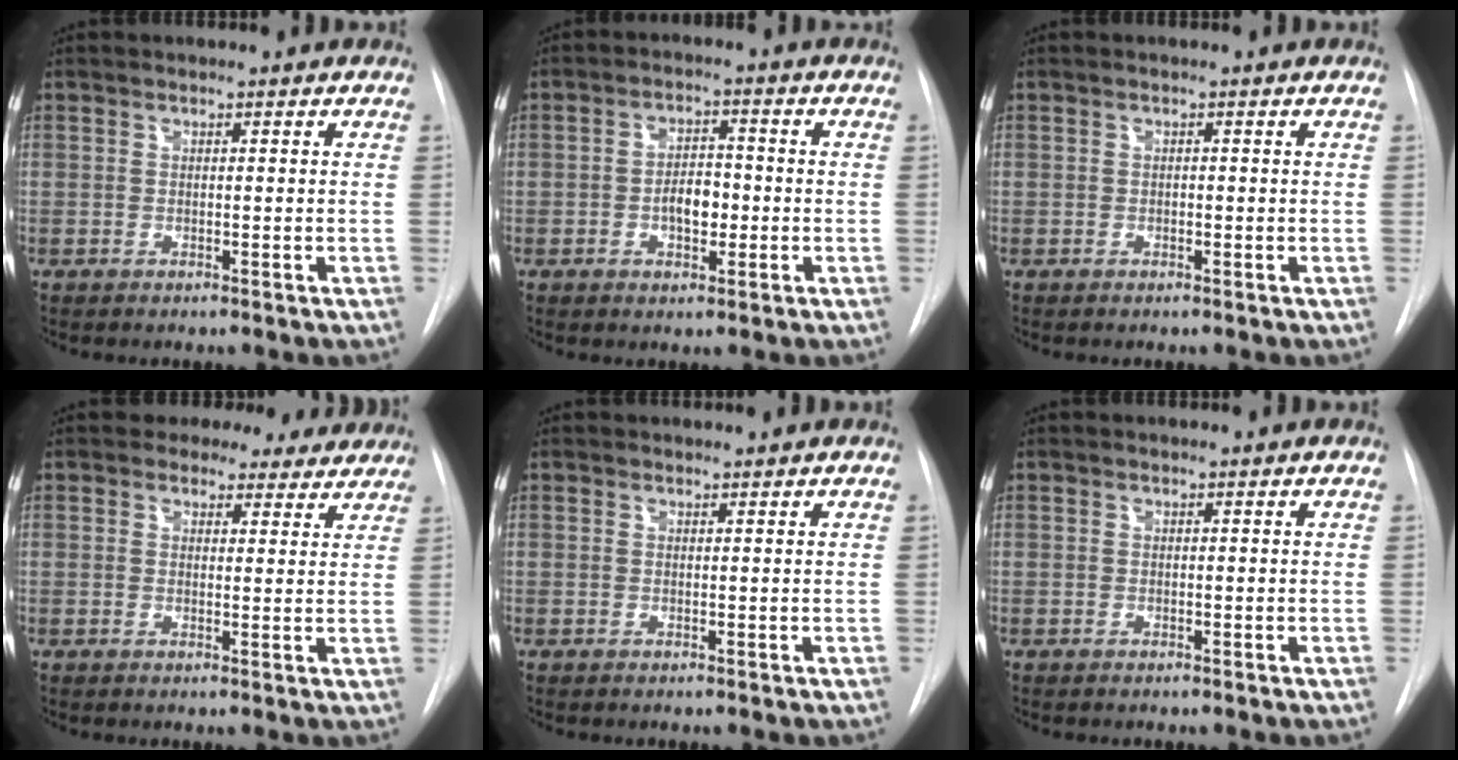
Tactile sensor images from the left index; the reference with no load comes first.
{"total": 4.5, "force": [-1.0, 2.4, 3.7], "torque": [-0.061, 0.008, -0.014]}
{"total": 0.0}
{"total": 8.2, "force": [7.2, 3.8, 0.6], "torque": [0.022, 0.006, 0.065]}
{"total": 0.7, "force": [0.7, 0.0, -0.1], "torque": [-0.004, 0.002, 0.012]}
{"total": 0.0}